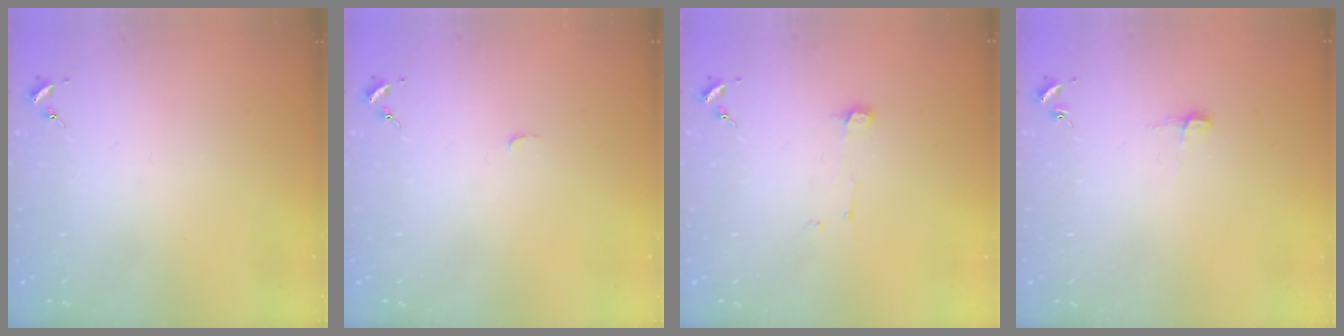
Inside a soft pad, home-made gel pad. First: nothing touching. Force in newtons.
{"total": 2.7, "press": 2.7, "slide": 0.3}
{"total": 4.2, "press": 4.2, "slide": 0.5}
{"total": 5.6, "press": 5.6, "slide": 0.5}